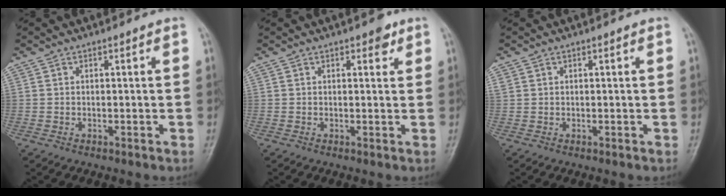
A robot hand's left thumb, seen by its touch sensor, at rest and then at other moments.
{"total": 2.1, "force": [1.2, 1.2, 1.2], "torque": [-0.002, -0.003, 0.013]}
{"total": 1.2, "force": [0.4, 1.1, 0.3], "torque": [0.002, 0.004, 0.008]}